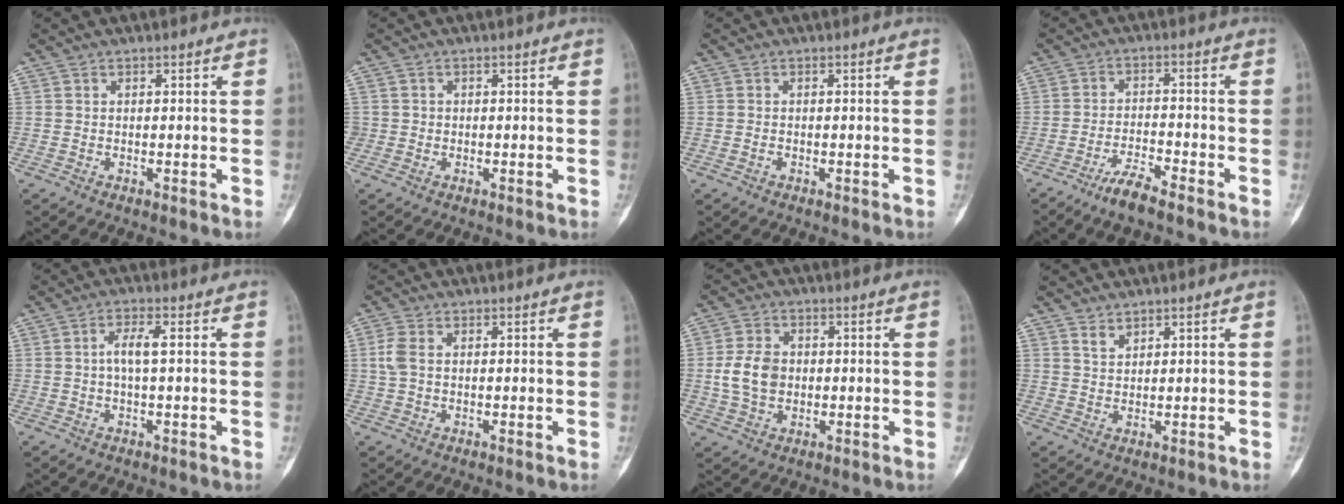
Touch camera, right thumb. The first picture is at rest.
{"total": 1.1, "force": [-0.1, 1.1, 0.0], "torque": [0.008, 0.006, -0.004]}
{"total": 0.6, "force": [-0.3, 0.4, 0.3], "torque": [-0.005, 0.003, -0.006]}
{"total": 5.3, "force": [-4.2, 0.7, 3.2], "torque": [-0.065, 0.020, -0.083]}
{"total": 3.7, "force": [0.2, 1.0, 3.5], "torque": [-0.073, 0.010, 0.000]}
{"total": 3.0, "force": [0.4, 1.9, 2.2], "torque": [-0.066, 0.007, 0.006]}
{"total": 7.3, "force": [-0.1, 5.5, 4.8], "torque": [-0.083, 0.007, -0.003]}
{"total": 1.9, "force": [1.6, 0.9, 0.7], "torque": [-0.003, -0.012, 0.031]}